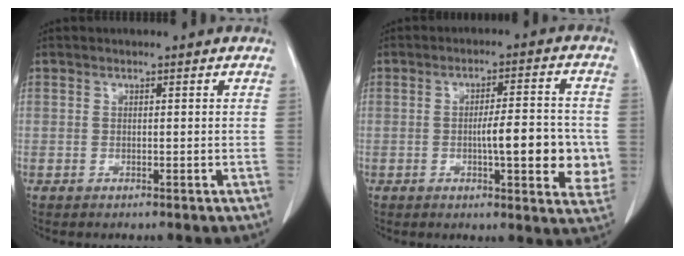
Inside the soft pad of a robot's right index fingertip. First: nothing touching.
{"total": 10.8, "force": [-1.4, 2.4, 10.4], "torque": [-0.132, 0.005, -0.016]}